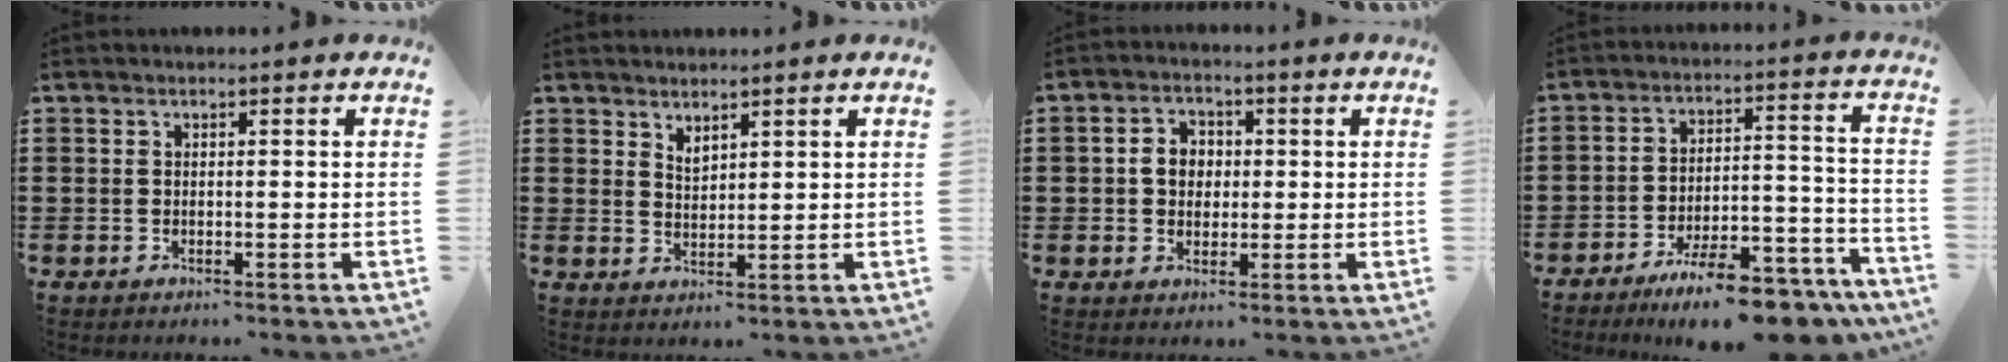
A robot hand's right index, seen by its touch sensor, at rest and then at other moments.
{"total": 1.9, "force": [1.9, 0.5, 0.3], "torque": [-0.010, 0.001, 0.037]}
{"total": 4.0, "force": [0.1, 3.3, 2.2], "torque": [-0.055, 0.011, -0.002]}
{"total": 10.7, "force": [-9.1, 1.5, 5.4], "torque": [-0.067, 0.039, -0.164]}